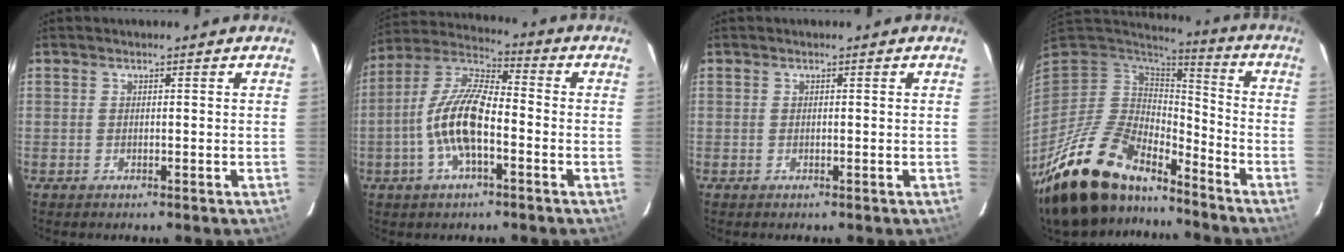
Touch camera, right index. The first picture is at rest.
{"total": 12.8, "force": [-3.7, 4.7, 11.3], "torque": [-0.234, 0.006, -0.073]}
{"total": 0.0}
{"total": 24.1, "force": [-17.8, 9.4, 13.3], "torque": [-0.267, -0.033, -0.309]}